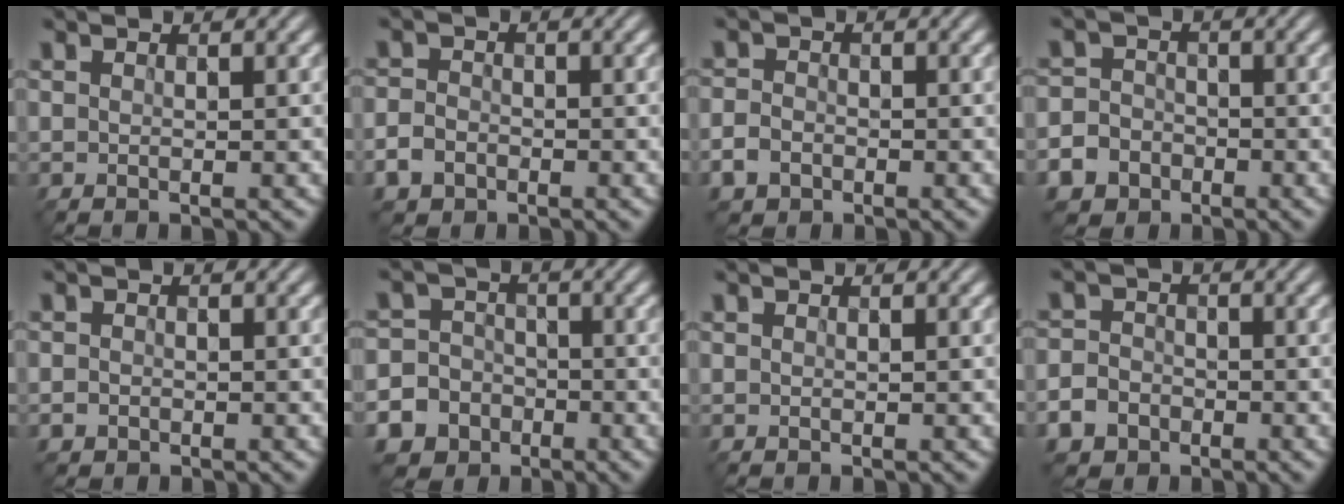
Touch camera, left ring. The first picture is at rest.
{"total": 2.7, "force": [-1.5, 2.0, 1.1], "torque": [-0.018, -0.006, -0.033]}
{"total": 2.4, "force": [-1.3, 1.8, 1.0], "torque": [-0.022, -0.005, -0.029]}
{"total": 7.0, "force": [-4.0, 5.6, 1.5], "torque": [-0.027, -0.024, -0.086]}
{"total": 0.9, "force": [-0.5, 0.7, 0.2], "torque": [0.001, -0.005, -0.012]}
{"total": 9.7, "force": [-5.4, 8.0, 1.5], "torque": [-0.042, -0.033, -0.109]}
{"total": 0.0}
{"total": 5.2, "force": [-3.0, 4.0, 1.4], "torque": [-0.014, -0.015, -0.066]}